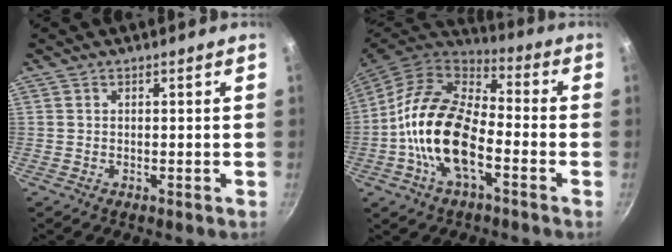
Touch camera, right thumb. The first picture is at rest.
{"total": 17.9, "force": [-4.6, 9.4, 14.5], "torque": [-0.259, 0.035, -0.101]}